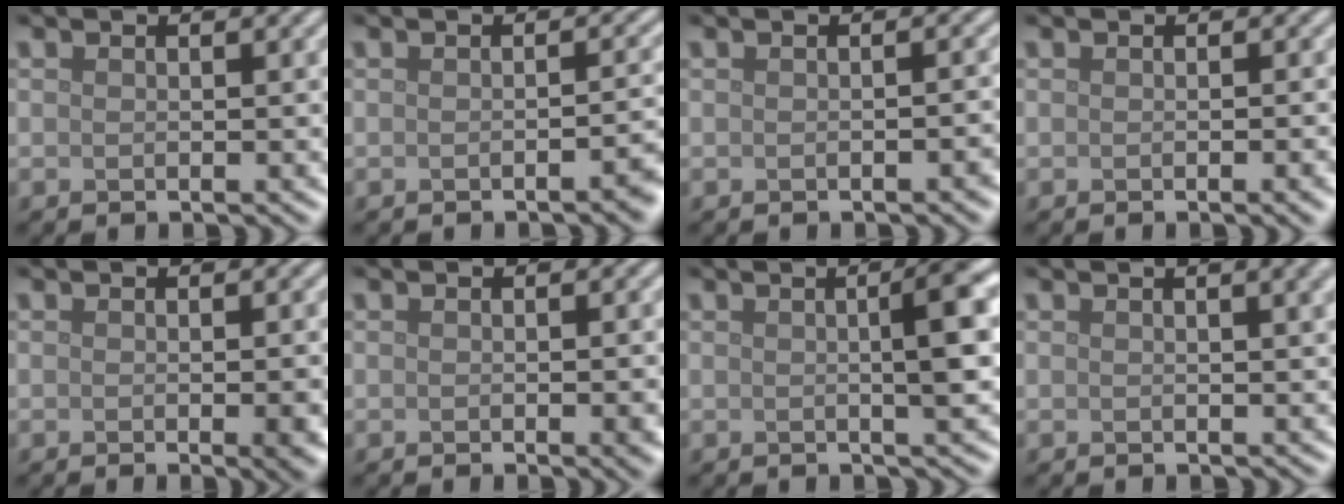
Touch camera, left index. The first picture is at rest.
{"total": 1.9, "force": [-1.1, 0.4, 1.5], "torque": [-0.015, 0.002, -0.015]}
{"total": 1.0, "force": [-0.6, 0.2, 0.8], "torque": [-0.011, 0.000, -0.006]}
{"total": 1.7, "force": [-0.5, 0.4, 1.6], "torque": [-0.015, -0.002, -0.007]}
{"total": 2.8, "force": [-0.5, 0.7, 2.7], "torque": [-0.030, -0.004, -0.006]}
{"total": 1.7, "force": [-0.3, 0.3, 1.6], "torque": [-0.019, -0.002, -0.003]}
{"total": 4.5, "force": [0.4, 0.8, 4.4], "torque": [-0.056, 0.011, 0.003]}
{"total": 4.4, "force": [2.0, 1.9, 3.5], "torque": [-0.020, 0.019, 0.005]}